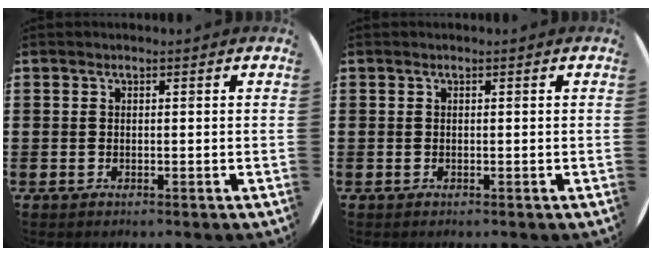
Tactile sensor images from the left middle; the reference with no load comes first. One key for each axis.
{"total": 0.0}